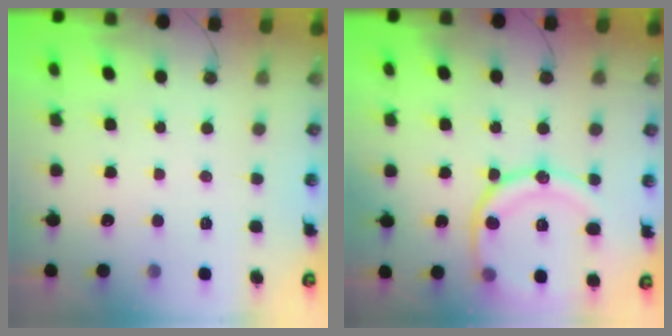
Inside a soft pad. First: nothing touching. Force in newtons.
{"total": 17.7, "press": 17.6, "slide": 1.9}